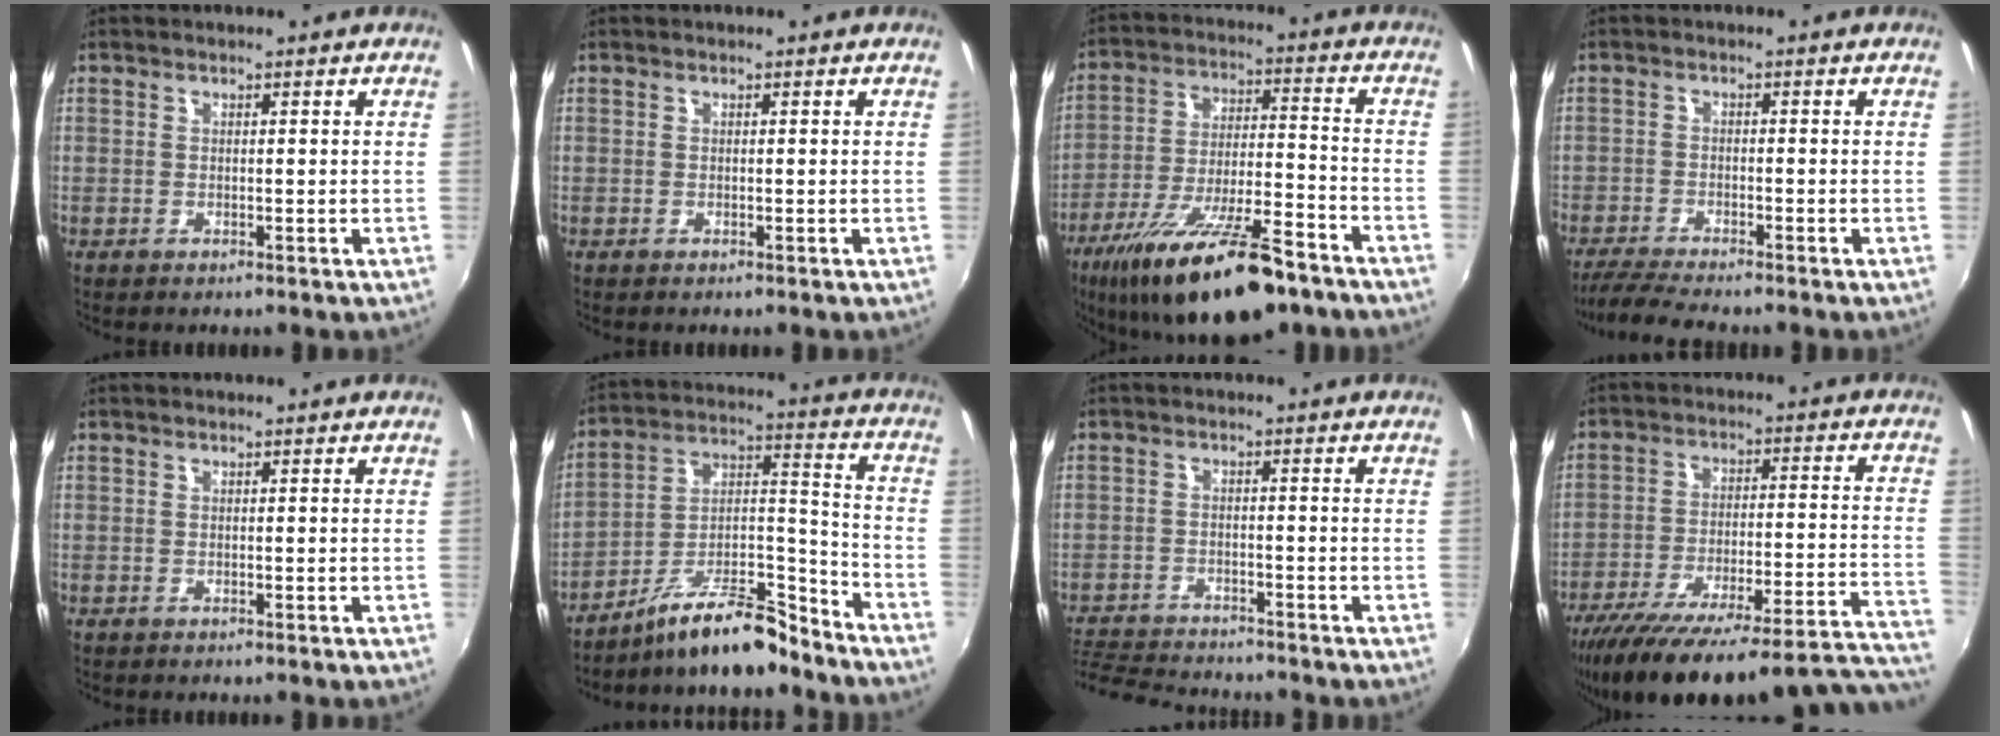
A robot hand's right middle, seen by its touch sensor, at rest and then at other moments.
{"total": 0.0}
{"total": 22.0, "force": [-15.6, 5.9, 14.4], "torque": [-0.263, -0.037, -0.249]}
{"total": 6.7, "force": [-6.0, 0.1, 2.8], "torque": [-0.081, -0.020, -0.107]}
{"total": 0.0}
{"total": 14.9, "force": [-12.4, 3.7, 7.4], "torque": [-0.132, 0.023, -0.207]}
{"total": 10.1, "force": [-9.5, 2.0, 3.0], "torque": [-0.087, -0.013, -0.163]}
{"total": 29.3, "force": [-25.5, 2.3, 14.2], "torque": [-0.184, -0.055, -0.361]}